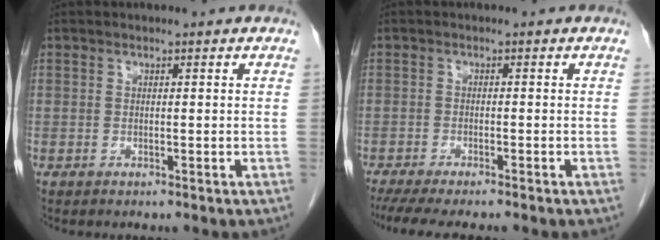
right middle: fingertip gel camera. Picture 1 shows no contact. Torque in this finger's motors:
{"motor_torque": [1.12, -1.02, 0.14, 0.07]}